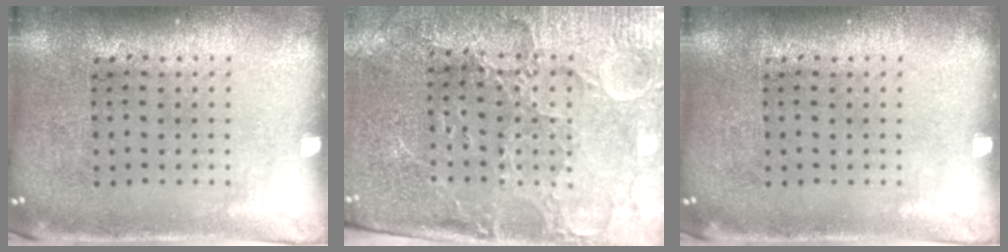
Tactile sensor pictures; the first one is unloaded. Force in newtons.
{"total": 3.5, "press": 3.3, "slide": 1.1}
{"total": 0.0}